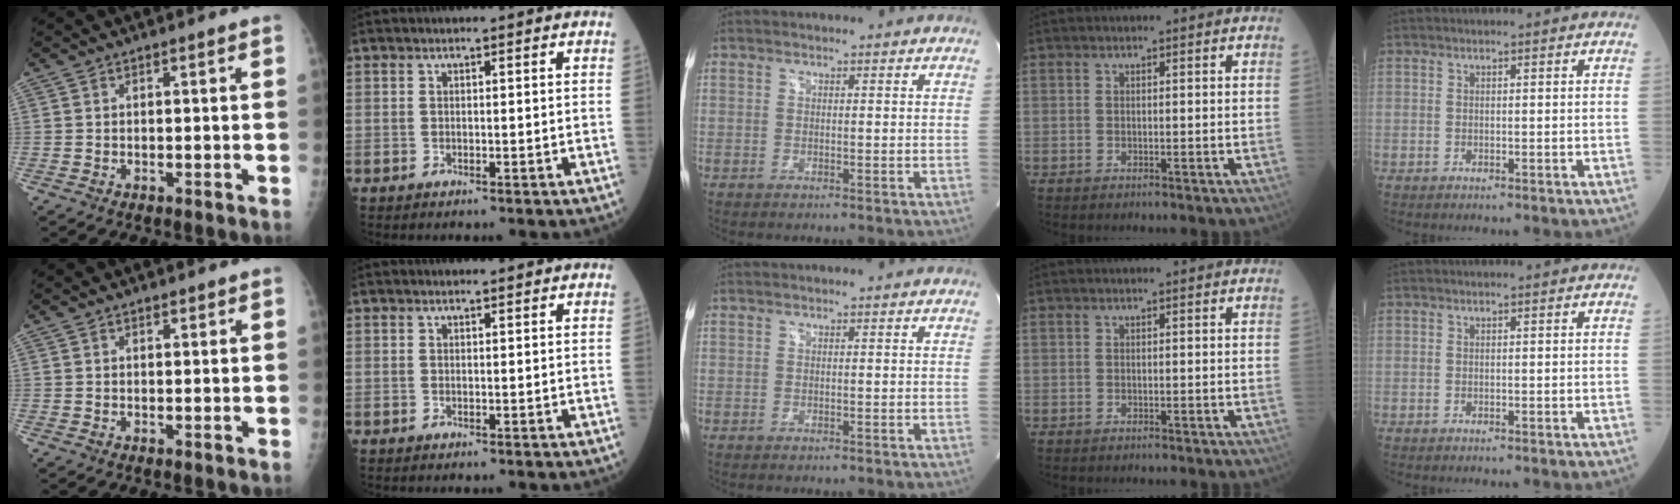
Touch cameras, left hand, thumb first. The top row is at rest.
{"thumb": {"total": 1.1, "force": [0.8, 0.6, 0.5], "torque": [-0.002, -0.003, 0.009]}, "index": {"total": 0.7, "force": [0.7, 0.0, 0.2], "torque": [-0.008, 0.004, 0.013]}}